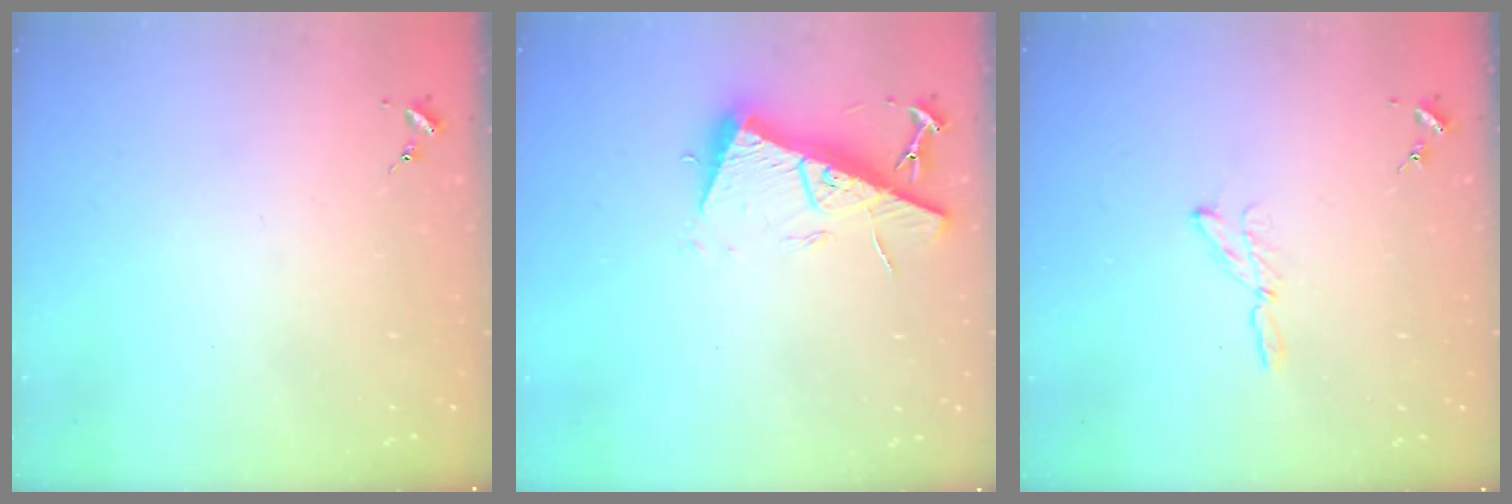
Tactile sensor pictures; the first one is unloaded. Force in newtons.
{"total": 13.5, "press": 13.4, "slide": 1.4}
{"total": 3.5, "press": 3.4, "slide": 0.4}